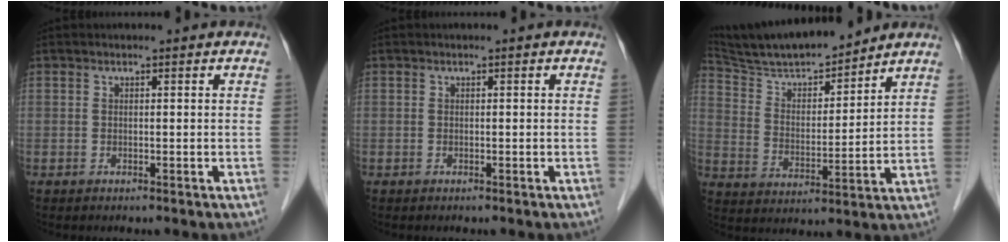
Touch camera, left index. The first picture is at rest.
{"total": 0.0}
{"total": 14.5, "force": [13.3, 1.7, 5.4], "torque": [-0.102, 0.005, 0.235]}